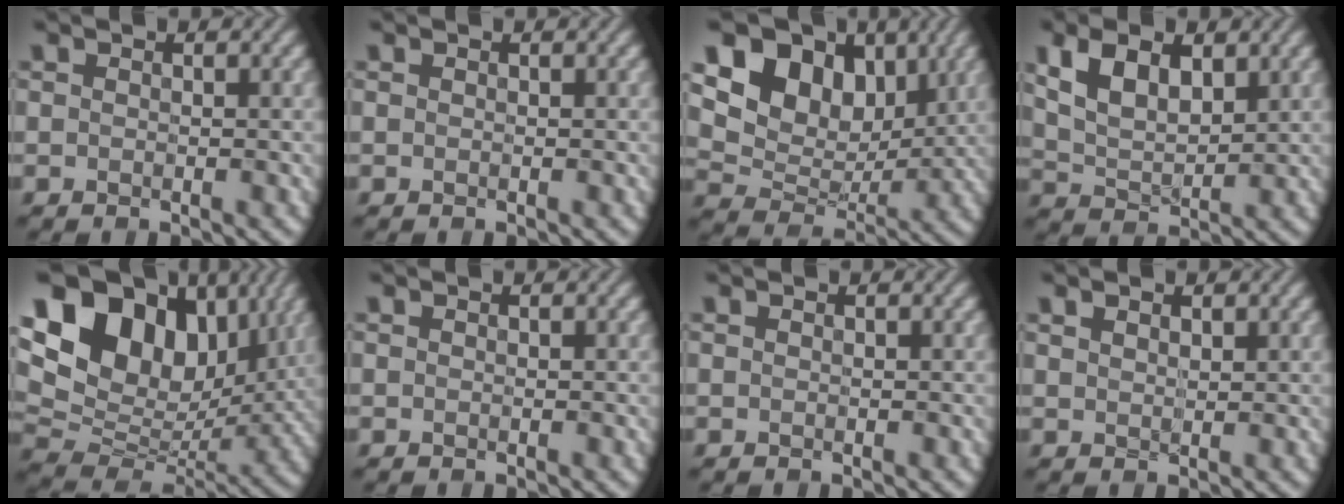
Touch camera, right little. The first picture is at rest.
{"total": 0.0}
{"total": 11.7, "force": [4.8, 8.1, 6.9], "torque": [-0.135, 0.021, 0.070]}
{"total": 5.1, "force": [1.7, 2.8, 3.9], "torque": [-0.088, -0.002, 0.038]}
{"total": 16.7, "force": [6.7, 11.3, 10.3], "torque": [-0.209, 0.042, 0.123]}
{"total": 0.0}
{"total": 0.0}
{"total": 1.4, "force": [0.8, 0.8, 0.8], "torque": [-0.016, 0.004, 0.015]}